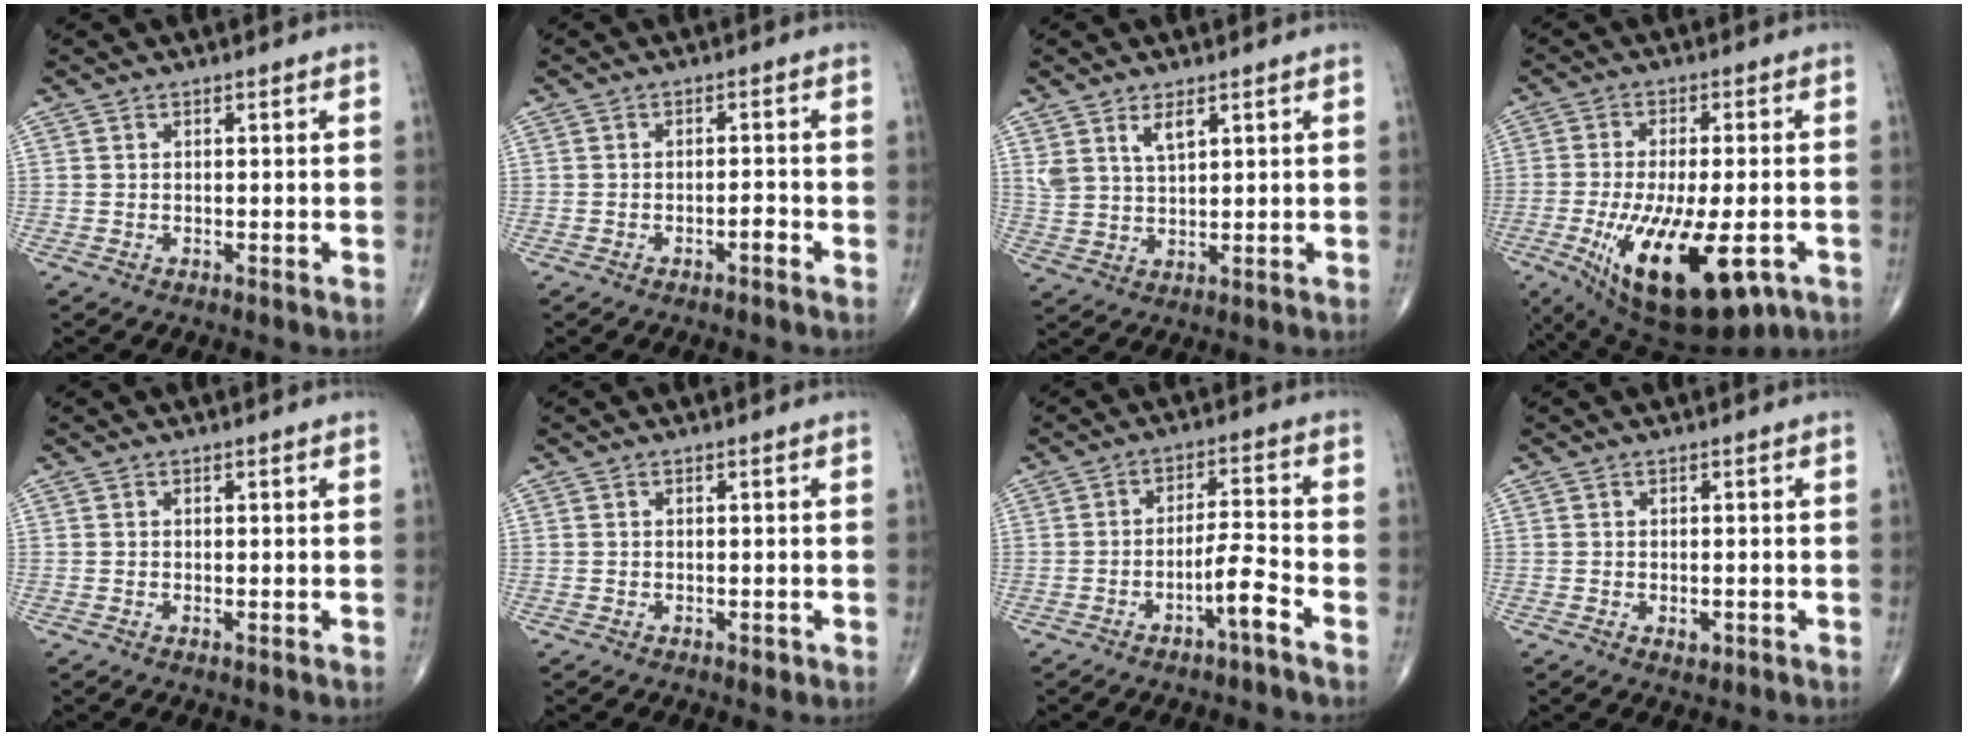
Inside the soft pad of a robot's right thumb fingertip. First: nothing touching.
{"total": 1.6, "force": [-1.1, 0.4, 1.2], "torque": [-0.017, 0.008, -0.017]}
{"total": 4.9, "force": [2.9, 1.9, 3.4], "torque": [-0.062, -0.016, 0.061]}
{"total": 20.2, "force": [-7.7, 7.8, 17.0], "torque": [-0.297, -0.018, -0.104]}
{"total": 0.0}
{"total": 0.8, "force": [-0.5, 0.4, 0.5], "torque": [-0.007, -0.002, -0.006]}
{"total": 5.8, "force": [-3.5, 0.2, 4.7], "torque": [-0.088, 0.031, -0.060]}
{"total": 1.6, "force": [-0.7, 0.8, 1.2], "torque": [-0.015, -0.001, -0.006]}